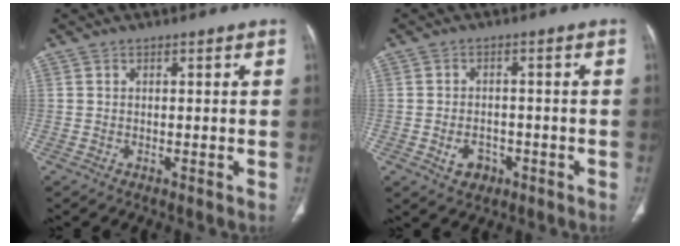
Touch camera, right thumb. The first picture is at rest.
{"total": 4.4, "force": [-1.7, 3.3, 2.3], "torque": [-0.029, 0.013, -0.021]}